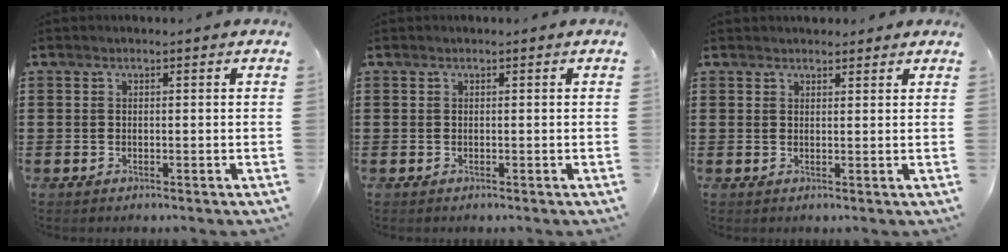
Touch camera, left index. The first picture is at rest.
{"total": 0.0}
{"total": 1.6, "force": [1.5, 0.4, 0.1], "torque": [-0.006, 0.004, 0.030]}